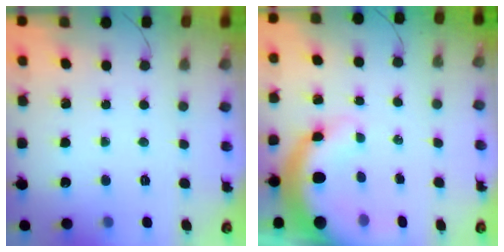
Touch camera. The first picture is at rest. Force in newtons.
{"total": 10.9, "press": 10.6, "slide": 2.5}